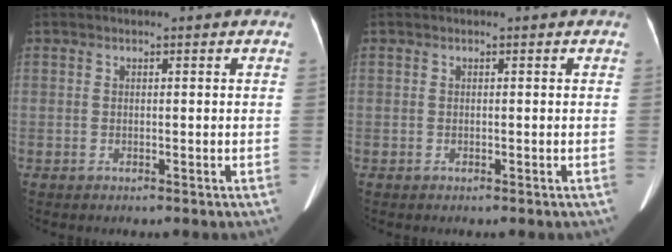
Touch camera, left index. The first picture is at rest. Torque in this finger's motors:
{"motor_torque": [0.02, 0.02, 0.00, 0.00]}